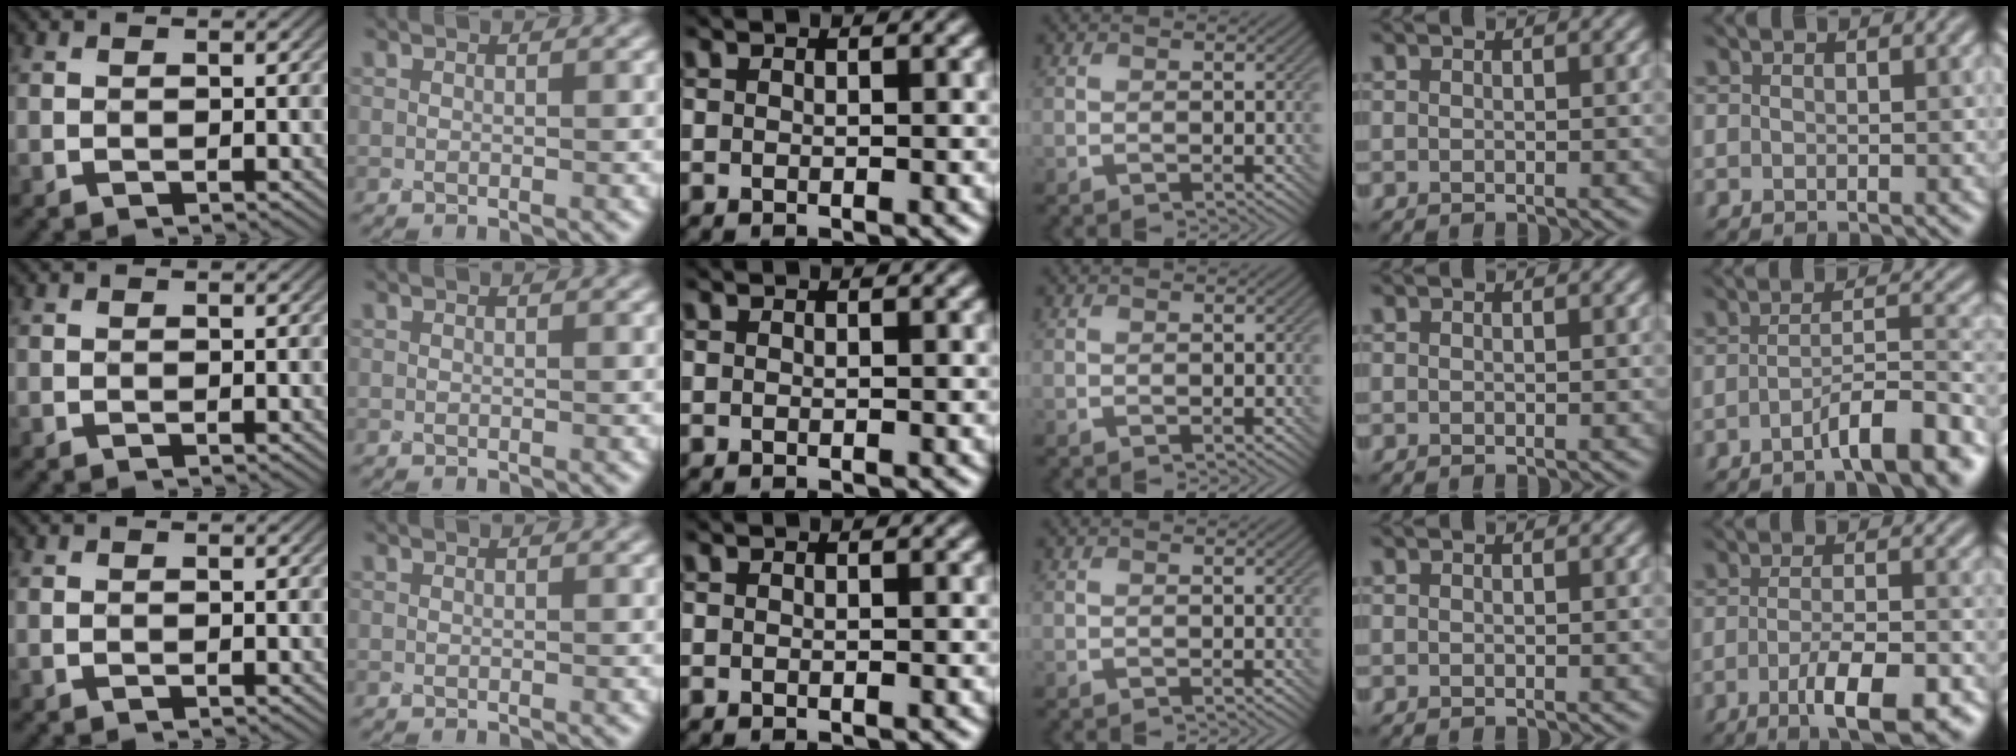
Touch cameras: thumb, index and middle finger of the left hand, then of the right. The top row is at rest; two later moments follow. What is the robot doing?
{"motion": "screw", "object": "bottle cap"}